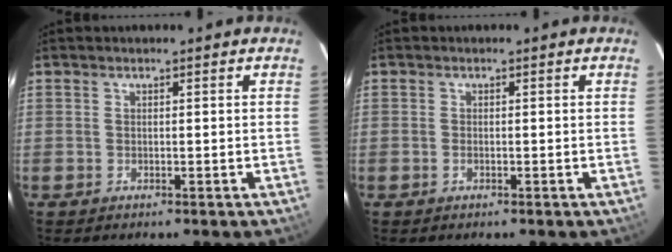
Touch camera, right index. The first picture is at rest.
{"total": 0.8, "force": [-0.4, 0.4, 0.6], "torque": [-0.010, 0.000, -0.006]}